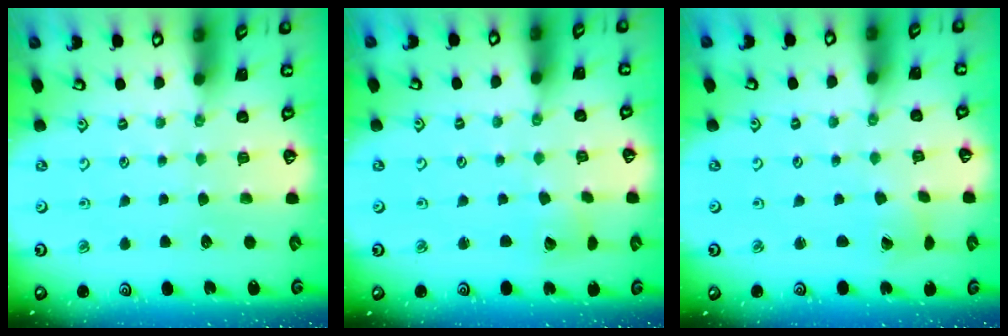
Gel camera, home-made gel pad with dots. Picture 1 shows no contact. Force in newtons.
{"total": 2.8, "press": 2.8, "slide": 0.3}
{"total": 1.1, "press": 1.0, "slide": 0.1}